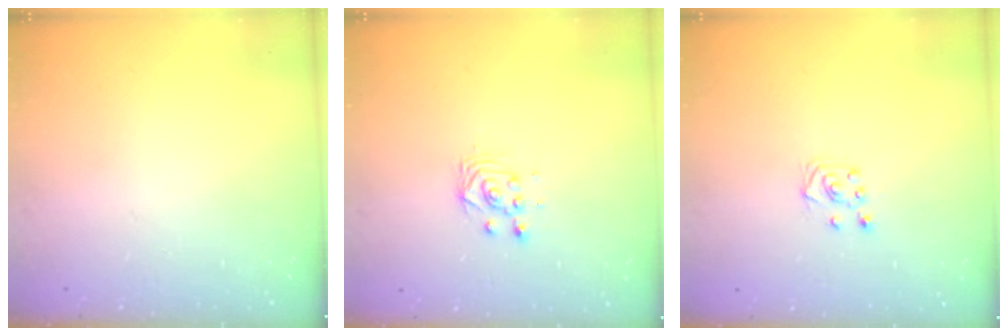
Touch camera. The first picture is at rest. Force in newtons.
{"total": 3.0, "press": 3.0, "slide": 0.2}
{"total": 5.1, "press": 5.1, "slide": 0.5}